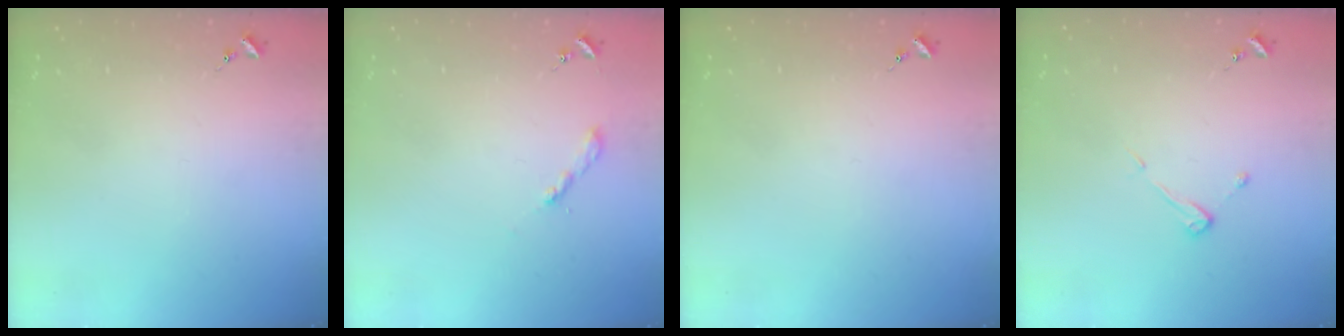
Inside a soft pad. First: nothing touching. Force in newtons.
{"total": 2.0, "press": 2.0, "slide": 0.2}
{"total": 0.0}
{"total": 3.8, "press": 3.8, "slide": 0.4}